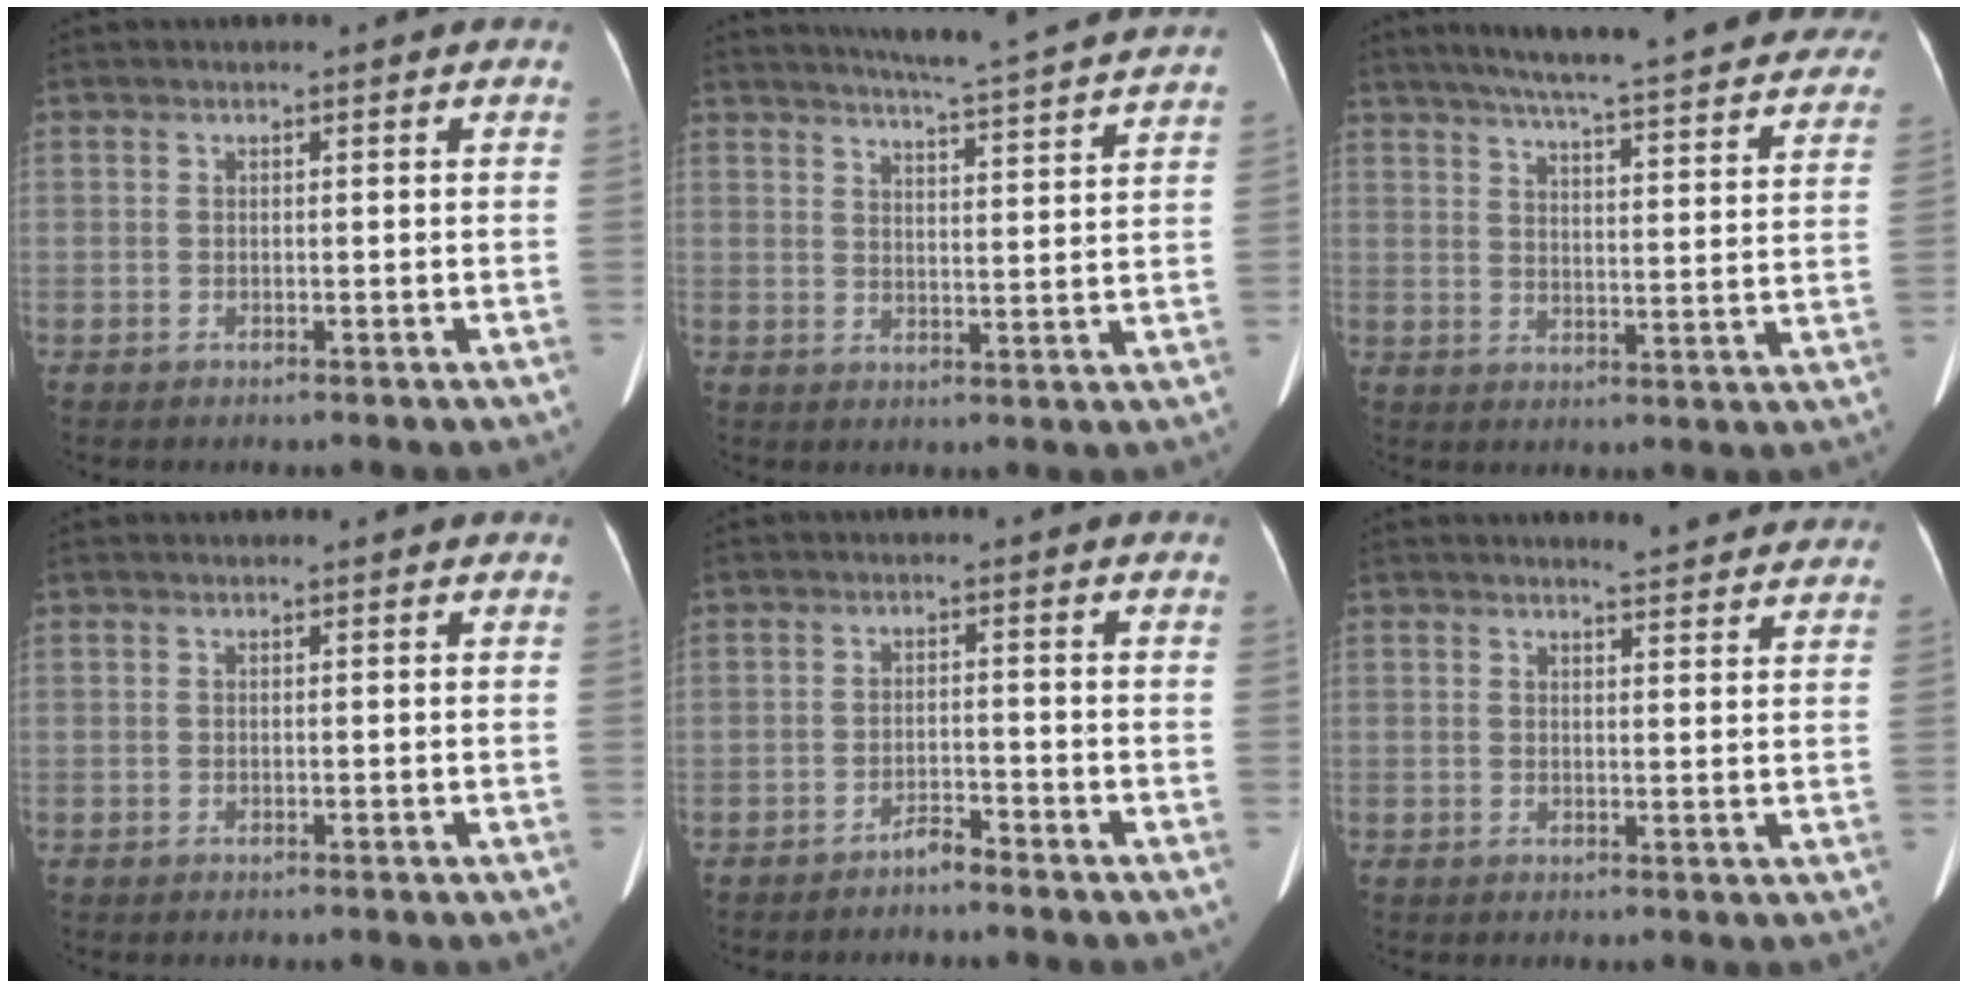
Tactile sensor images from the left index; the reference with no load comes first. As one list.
[{"total": 16.8, "force": [15.6, -1.0, 6.1], "torque": [-0.106, -0.028, 0.193]}, {"total": 31.2, "force": [27.5, 4.0, 14.3], "torque": [-0.218, -0.037, 0.330]}, {"total": 0.0}, {"total": 2.2, "force": [-2.1, 0.1, 0.7], "torque": [-0.009, -0.002, -0.037]}, {"total": 7.0, "force": [6.8, 0.6, 1.5], "torque": [-0.017, -0.006, 0.063]}]